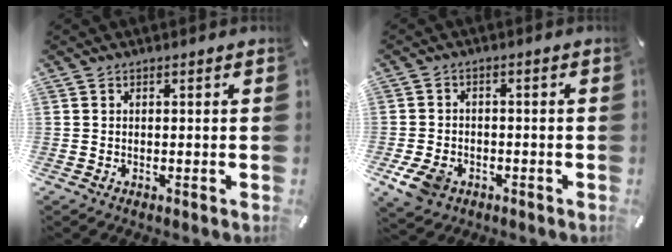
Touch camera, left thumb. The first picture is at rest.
{"total": 6.2, "force": [-2.8, 4.5, 3.2], "torque": [-0.081, 0.010, -0.055]}